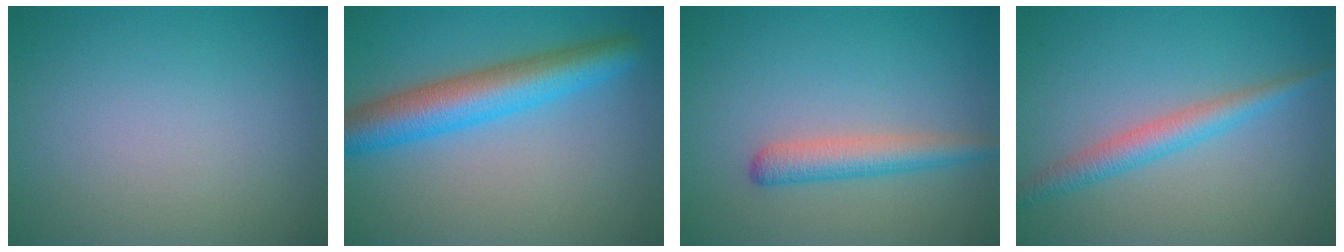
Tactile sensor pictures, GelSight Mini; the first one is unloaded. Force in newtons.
{"total": 6.5, "press": 6.5, "slide": 0.3}
{"total": 2.9, "press": 2.9, "slide": 0.1}
{"total": 2.9, "press": 2.9, "slide": 0.0}